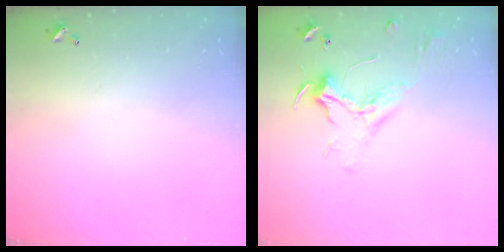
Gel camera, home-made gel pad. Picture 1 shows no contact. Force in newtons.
{"total": 2.3, "press": 2.1, "slide": 0.9}